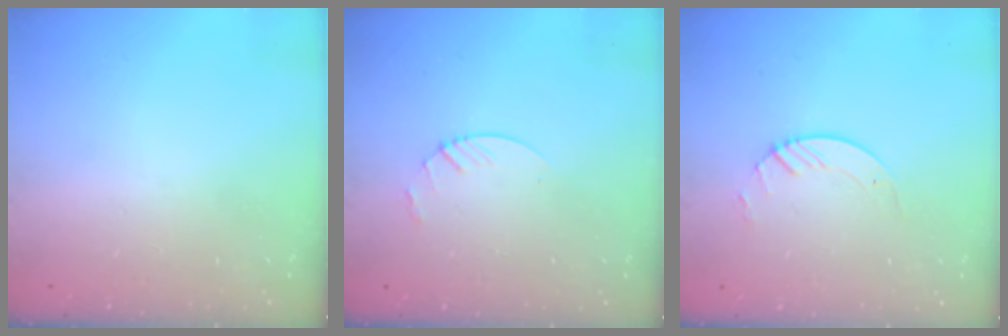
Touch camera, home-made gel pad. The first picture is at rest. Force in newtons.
{"total": 3.0, "press": 3.0, "slide": 0.3}
{"total": 3.5, "press": 3.5, "slide": 0.3}